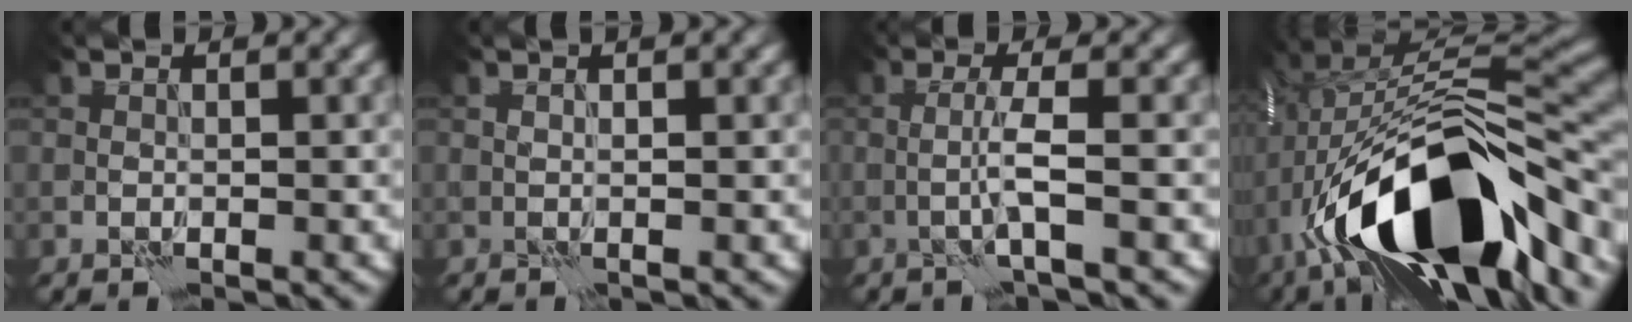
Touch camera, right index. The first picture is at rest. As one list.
[{"total": 1.4, "force": [1.3, -0.4, 0.5], "torque": [-0.008, 0.000, 0.022]}, {"total": 1.8, "force": [0.0, -0.9, 1.6], "torque": [-0.036, 0.003, -0.001]}, {"total": 16.7, "force": [-6.0, 7.5, 13.6], "torque": [-0.235, -0.006, -0.089]}]